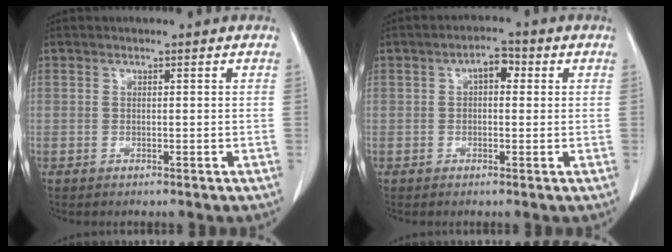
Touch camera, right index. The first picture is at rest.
{"total": 3.3, "force": [0.7, 1.7, 2.7], "torque": [-0.040, 0.016, 0.006]}